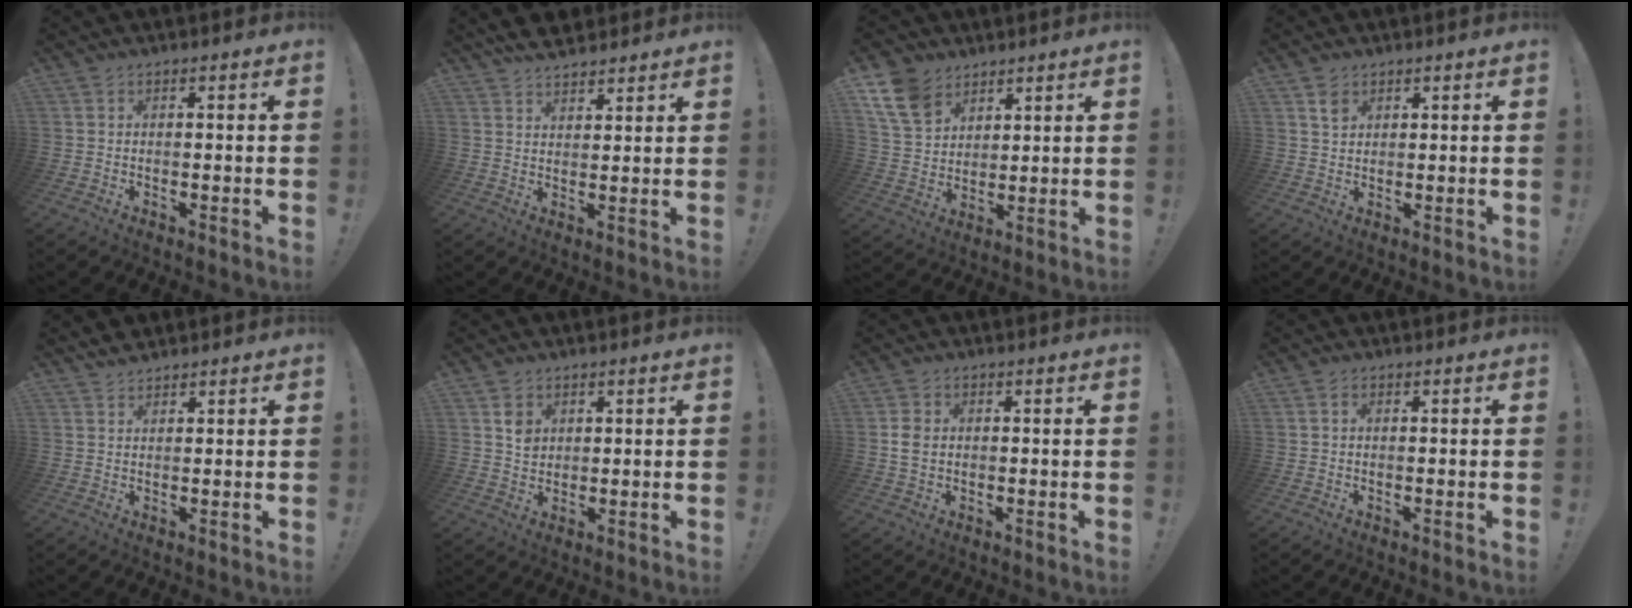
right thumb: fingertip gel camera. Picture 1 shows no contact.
{"total": 6.4, "force": [5.8, 2.2, 1.4], "torque": [-0.020, -0.033, 0.108]}
{"total": 12.4, "force": [7.5, 8.5, 5.1], "torque": [-0.098, -0.033, 0.154]}
{"total": 3.1, "force": [1.9, 2.1, 1.1], "torque": [-0.006, -0.010, 0.034]}
{"total": 2.9, "force": [2.7, 1.0, 0.2], "torque": [0.009, -0.018, 0.049]}
{"total": 4.6, "force": [1.8, 3.7, 2.1], "torque": [-0.015, -0.005, 0.030]}
{"total": 4.3, "force": [0.5, 3.4, 2.6], "torque": [-0.042, 0.001, 0.008]}
{"total": 0.8, "force": [0.2, 0.6, 0.5], "torque": [-0.003, -0.001, 0.001]}